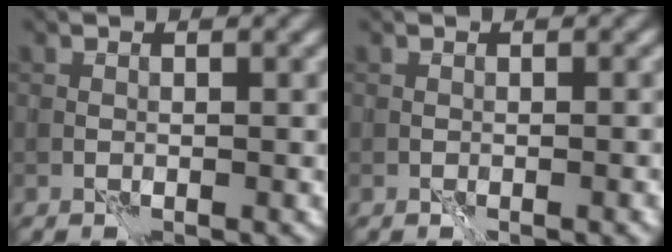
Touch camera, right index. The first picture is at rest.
{"total": 1.1, "force": [-0.5, 0.2, 1.0], "torque": [-0.013, -0.002, -0.007]}